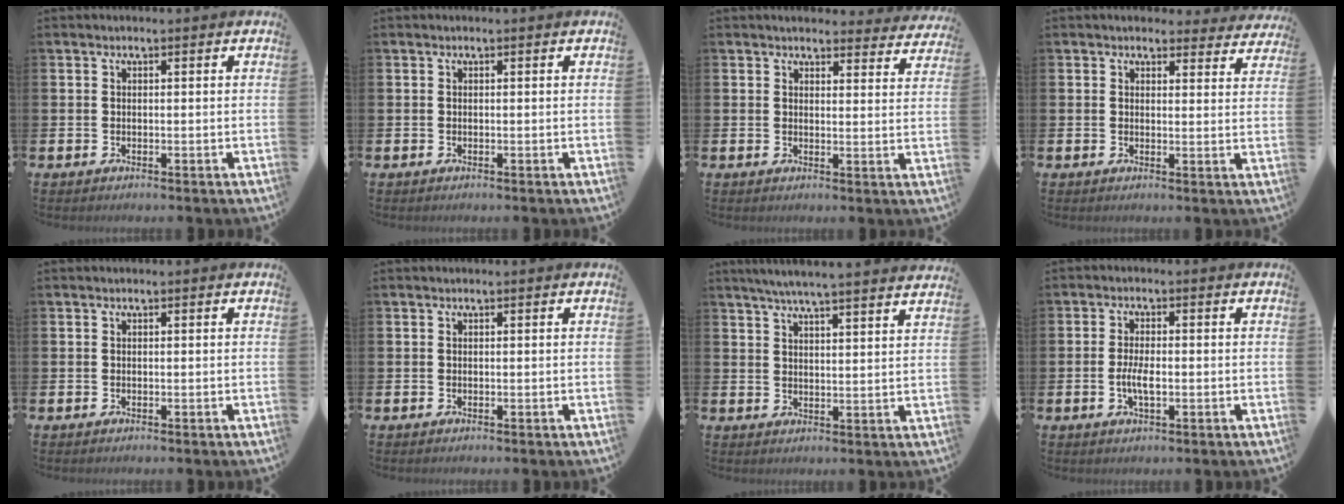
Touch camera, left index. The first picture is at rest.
{"total": 0.0}
{"total": 3.5, "force": [3.4, 0.7, 0.0], "torque": [0.002, -0.021, 0.059]}
{"total": 3.3, "force": [3.1, 1.0, -0.1], "torque": [0.003, -0.018, 0.055]}
{"total": 0.0}
{"total": 0.0}
{"total": 5.4, "force": [5.2, -0.6, 1.4], "torque": [-0.039, -0.026, 0.090]}
{"total": 3.2, "force": [-0.6, 1.2, 2.9], "torque": [-0.057, -0.001, -0.015]}